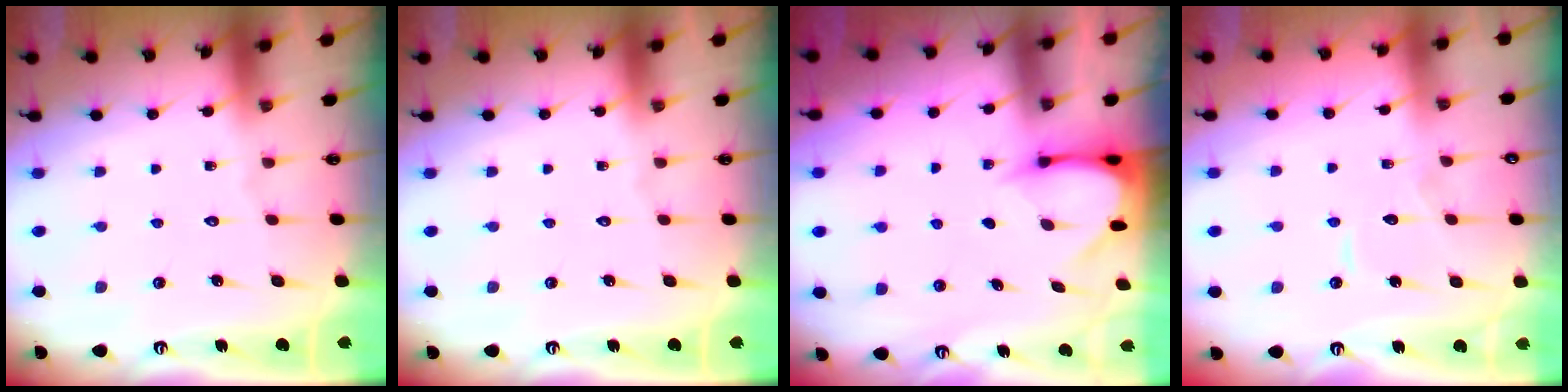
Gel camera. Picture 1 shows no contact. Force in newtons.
{"total": 0.0}
{"total": 3.6, "press": 3.6, "slide": 0.2}
{"total": 5.4, "press": 5.4, "slide": 0.4}